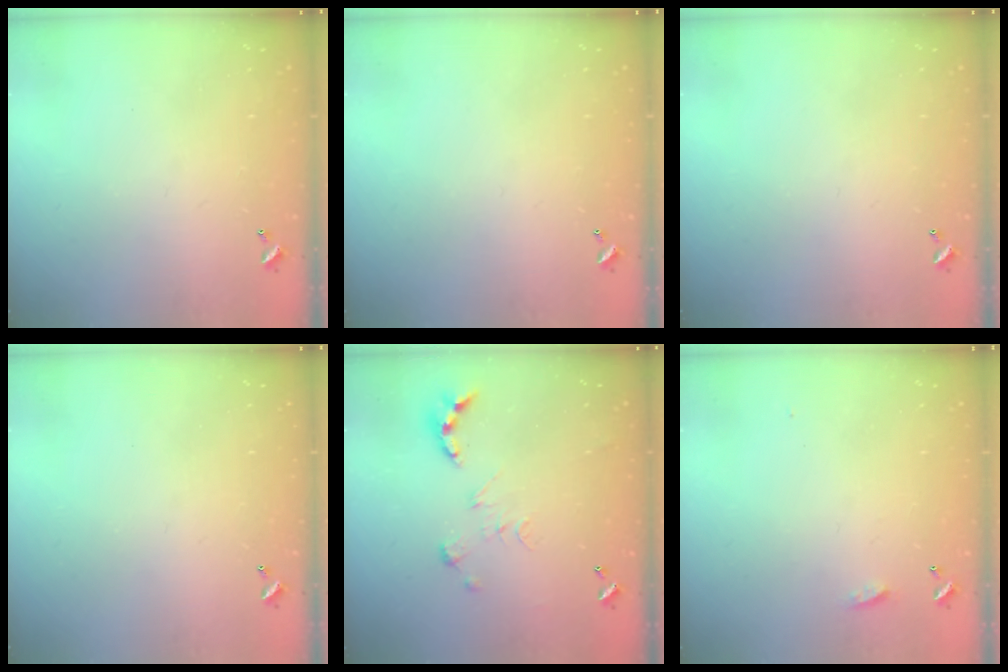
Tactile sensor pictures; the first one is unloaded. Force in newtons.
{"total": 0.0}
{"total": 0.0}
{"total": 0.0}
{"total": 0.0}
{"total": 4.3, "press": 4.3, "slide": 0.5}